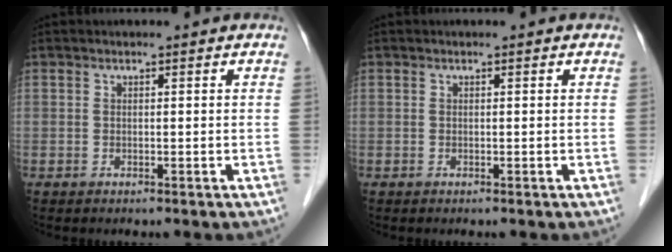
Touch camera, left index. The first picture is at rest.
{"total": 0.0}